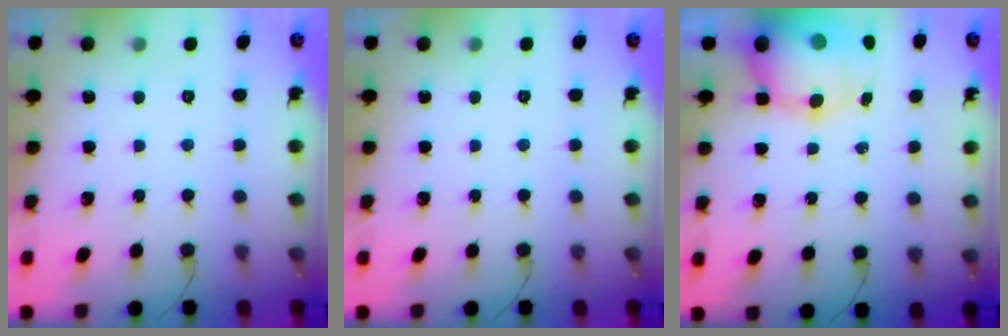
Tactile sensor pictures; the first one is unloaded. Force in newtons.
{"total": 0.0}
{"total": 11.5, "press": 11.1, "slide": 3.1}